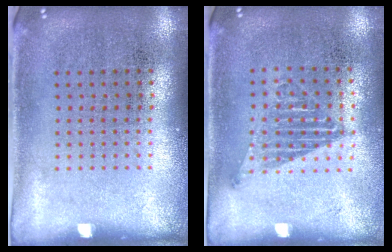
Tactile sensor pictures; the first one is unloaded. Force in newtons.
{"total": 1.2, "press": 1.0, "slide": 0.6}